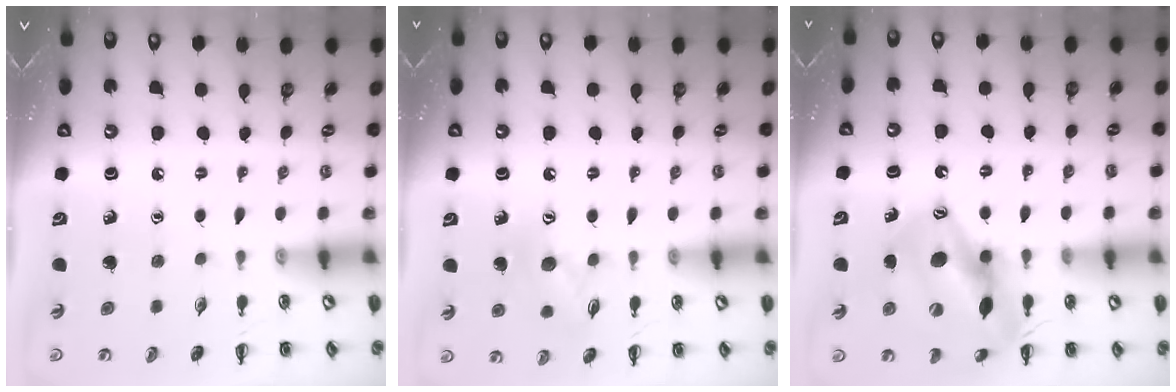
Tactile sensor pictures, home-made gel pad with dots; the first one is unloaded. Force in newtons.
{"total": 9.1, "press": 9.1, "slide": 0.6}
{"total": 14.2, "press": 13.7, "slide": 3.6}